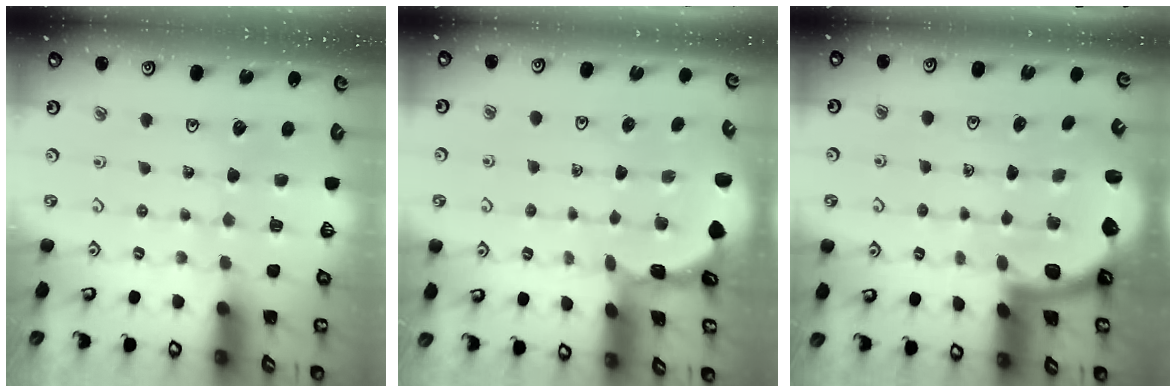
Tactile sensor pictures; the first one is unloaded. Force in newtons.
{"total": 0.8, "press": 0.8, "slide": 0.2}
{"total": 2.4, "press": 2.3, "slide": 0.4}